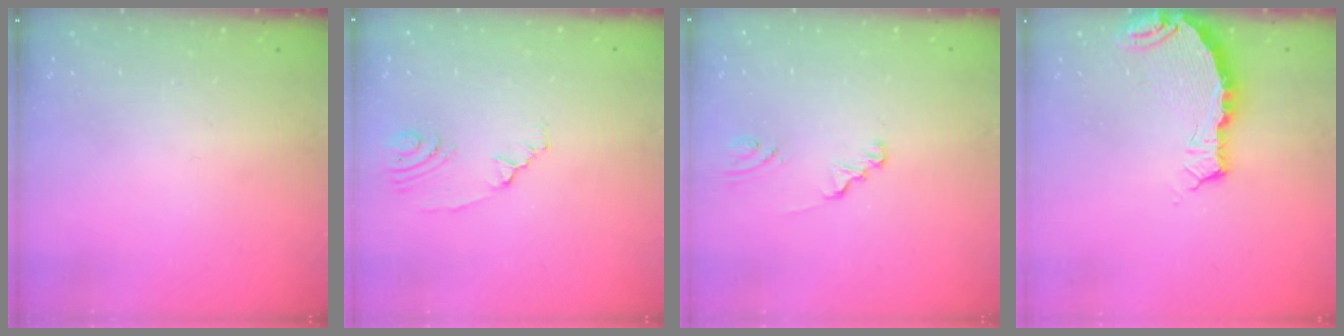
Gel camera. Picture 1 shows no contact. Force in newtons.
{"total": 2.9, "press": 2.1, "slide": 2.0}
{"total": 1.3, "press": 1.3, "slide": 0.1}
{"total": 5.7, "press": 5.7, "slide": 0.3}